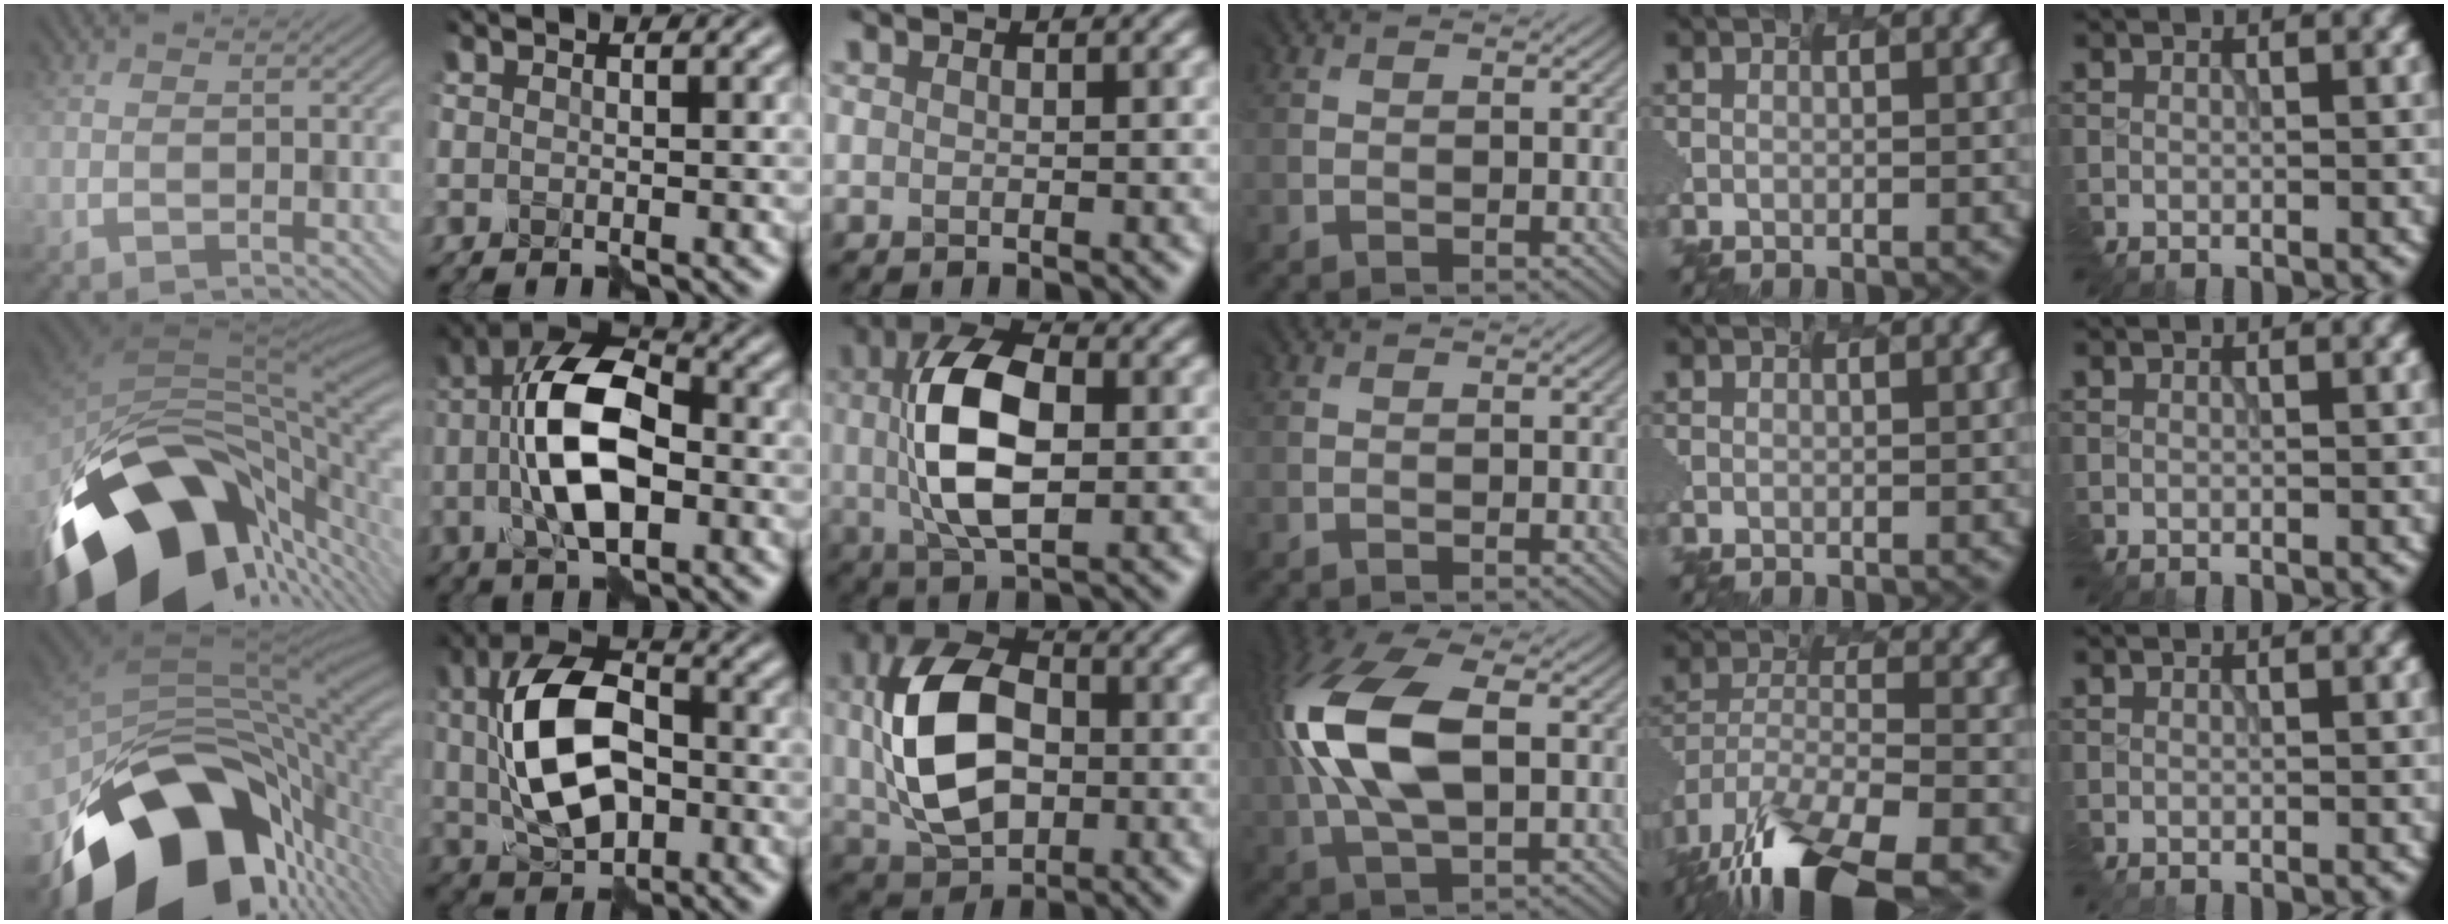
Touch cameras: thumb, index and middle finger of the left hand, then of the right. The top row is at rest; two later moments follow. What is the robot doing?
{"motion": "assemble", "object": "markers"}